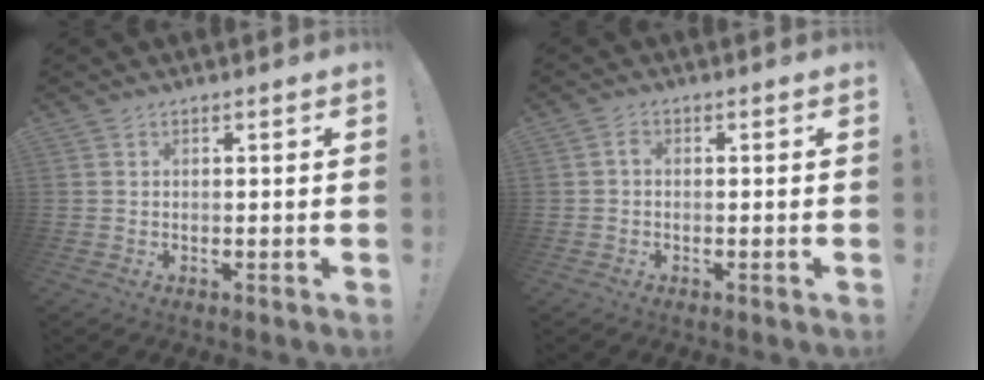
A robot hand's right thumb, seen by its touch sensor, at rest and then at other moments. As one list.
[{"total": 1.2, "force": [-0.5, 0.6, 0.9], "torque": [-0.018, 0.004, -0.010]}]